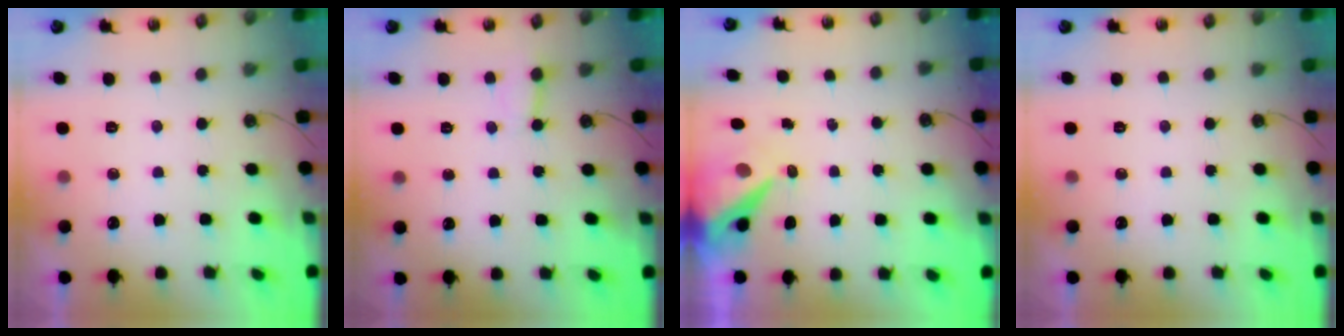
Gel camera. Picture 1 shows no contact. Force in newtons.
{"total": 2.8, "press": 2.8, "slide": 0.3}
{"total": 8.6, "press": 8.6, "slide": 1.1}
{"total": 0.0}